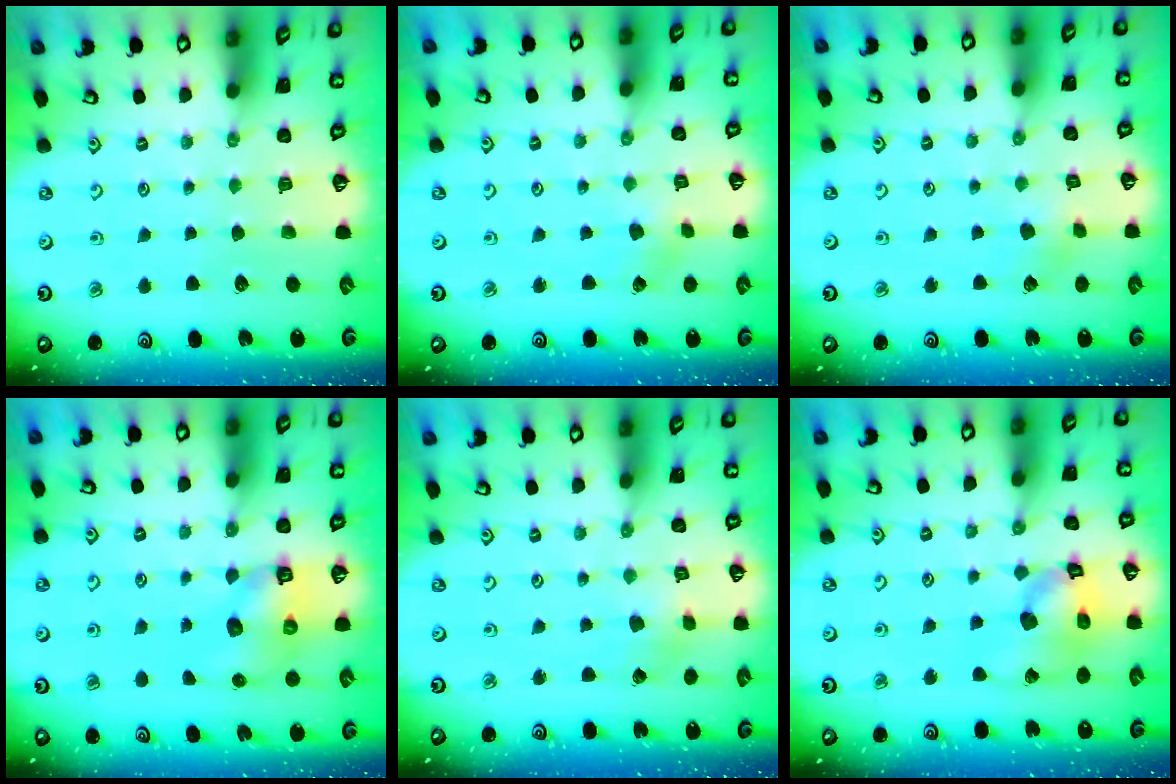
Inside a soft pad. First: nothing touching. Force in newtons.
{"total": 2.0, "press": 1.9, "slide": 0.6}
{"total": 2.6, "press": 2.5, "slide": 0.8}
{"total": 8.5, "press": 8.5, "slide": 0.7}
{"total": 1.6, "press": 1.6, "slide": 0.2}
{"total": 14.2, "press": 14.0, "slide": 2.1}